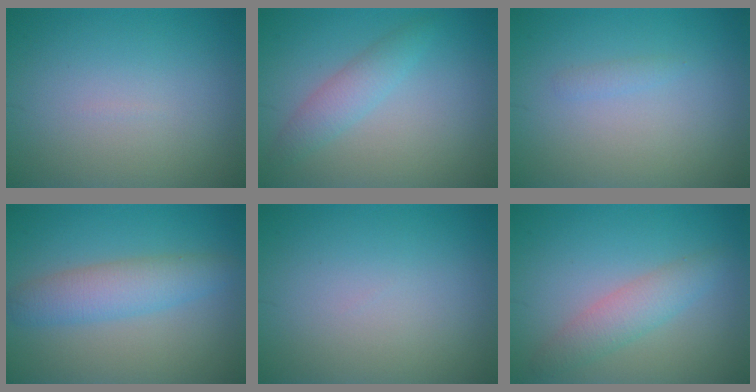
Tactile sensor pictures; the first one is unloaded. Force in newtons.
{"total": 2.4, "press": 2.4, "slide": 0.1}
{"total": 0.7, "press": 0.7, "slide": 0.1}
{"total": 4.0, "press": 4.0, "slide": 0.2}
{"total": 0.0}
{"total": 2.8, "press": 2.8, "slide": 0.0}